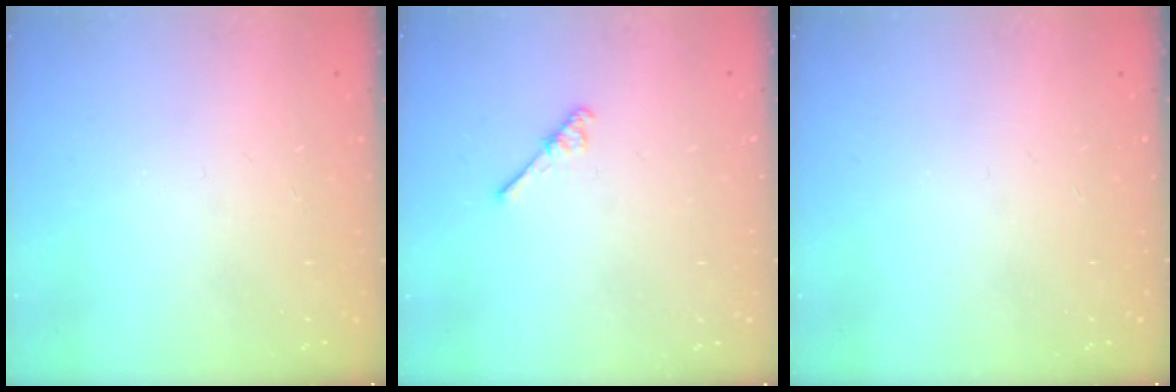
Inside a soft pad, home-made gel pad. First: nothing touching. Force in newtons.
{"total": 4.2, "press": 4.2, "slide": 0.6}
{"total": 0.0}